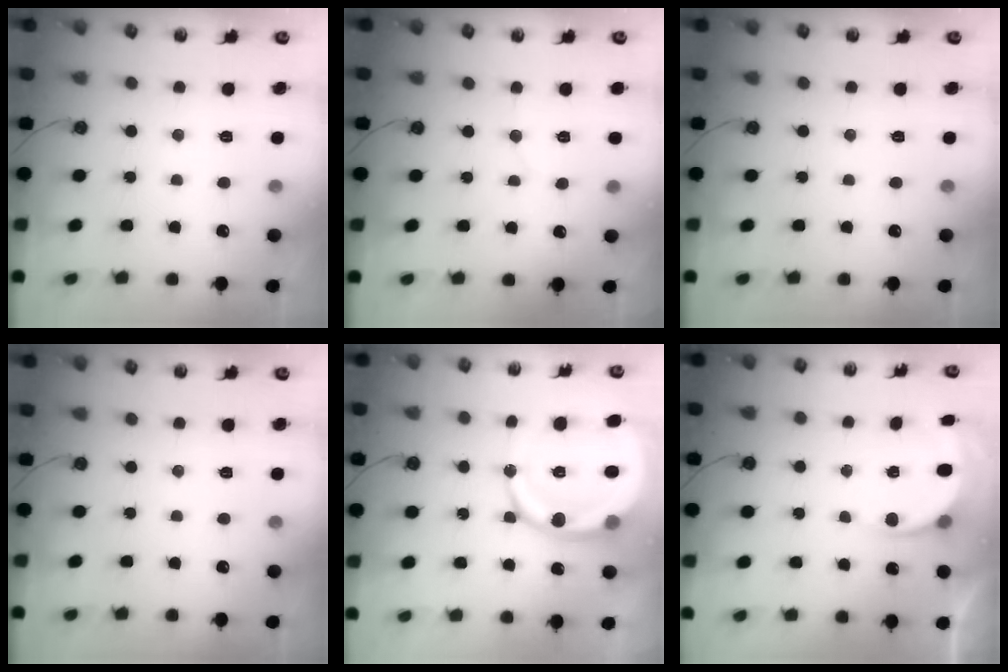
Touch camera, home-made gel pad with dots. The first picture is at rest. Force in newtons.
{"total": 3.1, "press": 3.0, "slide": 0.6}
{"total": 0.0}
{"total": 0.0}
{"total": 16.7, "press": 16.4, "slide": 3.2}
{"total": 5.5, "press": 5.3, "slide": 1.2}